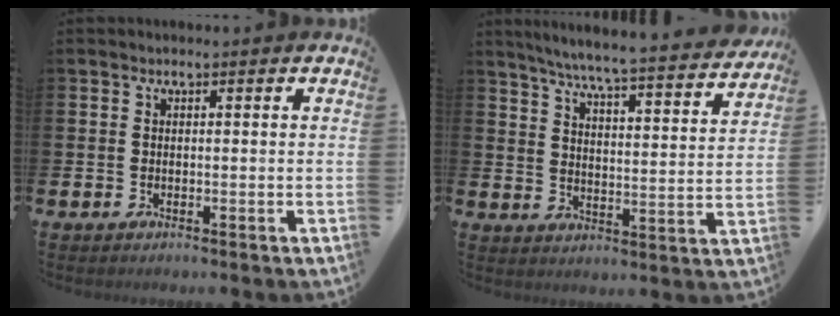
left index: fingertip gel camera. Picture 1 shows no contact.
{"total": 6.6, "force": [6.1, -0.1, 2.5], "torque": [-0.065, -0.052, 0.102]}